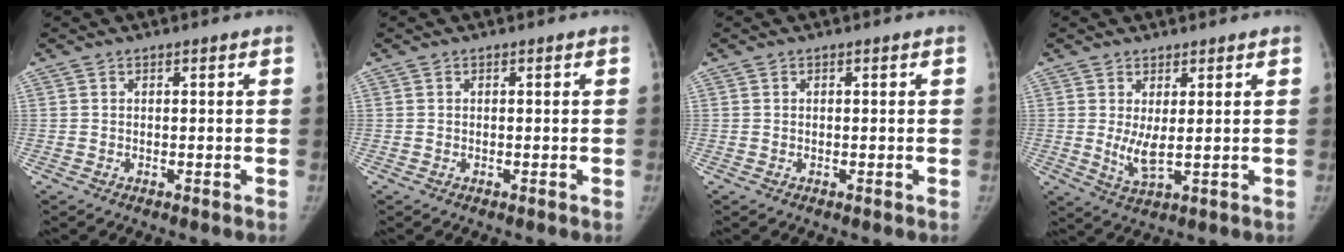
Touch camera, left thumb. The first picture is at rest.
{"total": 0.0}
{"total": 0.0}
{"total": 4.4, "force": [0.6, 1.3, 4.1], "torque": [-0.082, -0.020, 0.018]}